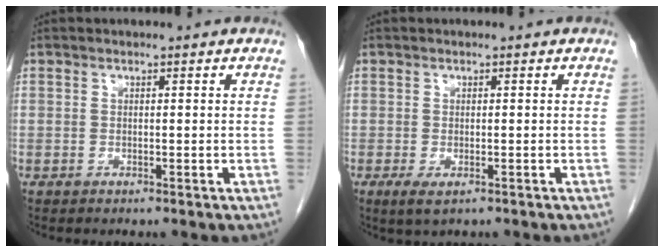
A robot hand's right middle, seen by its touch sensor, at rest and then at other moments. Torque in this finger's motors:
{"motor_torque": [0.16, -0.25, 0.14, 0.03]}